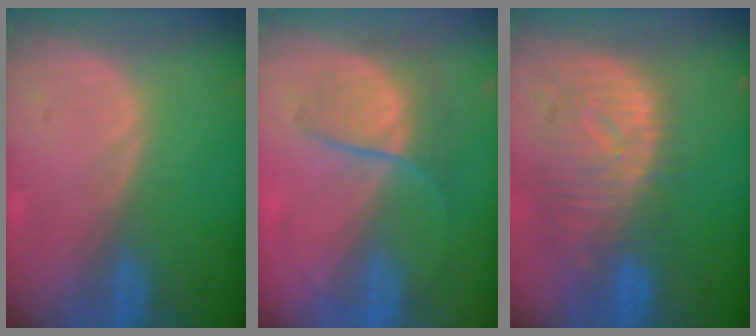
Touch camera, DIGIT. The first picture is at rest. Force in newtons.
{"total": 6.6, "press": 6.2, "slide": 2.3}
{"total": 11.0, "press": 9.6, "slide": 5.4}